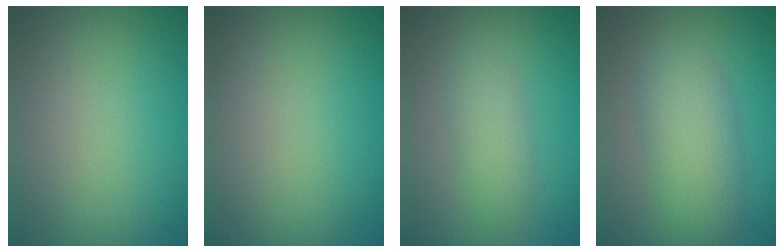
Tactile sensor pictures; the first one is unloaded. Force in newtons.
{"total": 0.0}
{"total": 2.4, "press": 2.4, "slide": 0.1}
{"total": 4.7, "press": 4.7, "slide": 0.1}